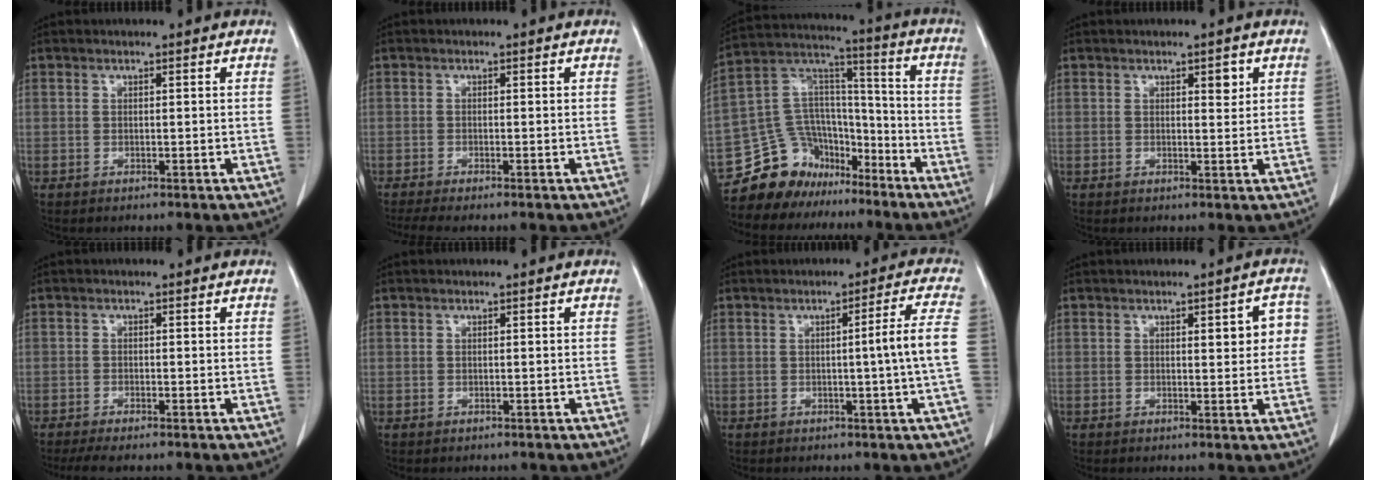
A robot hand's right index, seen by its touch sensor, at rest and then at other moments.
{"total": 4.0, "force": [-3.3, 0.2, 2.1], "torque": [-0.032, -0.010, -0.054]}
{"total": 14.7, "force": [-11.3, 9.0, 3.0], "torque": [-0.059, 0.090, -0.192]}
{"total": 1.8, "force": [0.9, 0.7, 1.4], "torque": [-0.017, -0.002, 0.012]}
{"total": 4.3, "force": [-3.6, 0.6, 2.2], "torque": [-0.030, -0.009, -0.051]}
{"total": 0.7, "force": [-0.3, 0.6, -0.1], "torque": [-0.002, 0.007, -0.005]}
{"total": 5.8, "force": [-0.7, -1.6, 5.5], "torque": [-0.073, 0.001, -0.009]}
{"total": 4.2, "force": [0.9, 1.4, 3.9], "torque": [-0.041, 0.012, 0.010]}